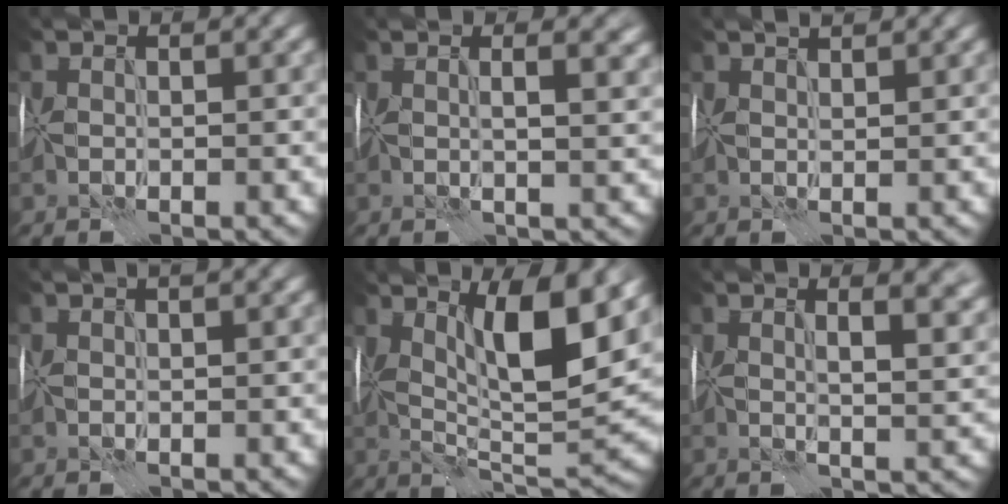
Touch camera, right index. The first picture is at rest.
{"total": 4.2, "force": [1.6, 1.3, 3.7], "torque": [-0.024, 0.015, 0.007]}
{"total": 1.7, "force": [1.4, 0.0, 0.9], "torque": [-0.012, 0.010, 0.012]}
{"total": 1.8, "force": [1.0, 0.4, 1.4], "torque": [-0.019, 0.010, 0.013]}
{"total": 10.7, "force": [3.5, 2.3, 9.8], "torque": [-0.148, -0.009, 0.055]}
{"total": 7.5, "force": [3.3, 2.7, 6.2], "torque": [-0.055, 0.017, 0.034]}